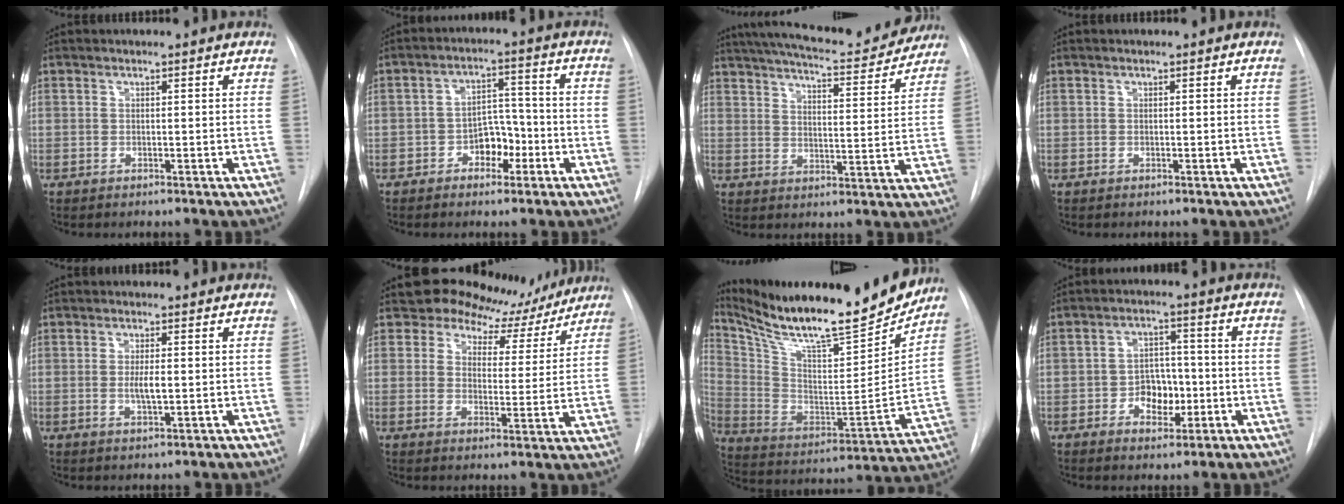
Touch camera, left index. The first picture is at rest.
{"total": 5.9, "force": [-3.0, 3.5, 3.7], "torque": [-0.054, 0.017, -0.050]}
{"total": 17.3, "force": [15.7, 2.5, 6.8], "torque": [-0.112, -0.007, 0.212]}
{"total": 0.0}
{"total": 2.9, "force": [-0.4, 0.7, 2.8], "torque": [-0.054, -0.006, -0.006]}
{"total": 10.7, "force": [9.4, 5.1, 0.9], "torque": [0.012, -0.007, 0.101]}
{"total": 25.2, "force": [22.1, 2.9, 11.8], "torque": [-0.217, -0.056, 0.342]}
{"total": 6.1, "force": [-1.9, 4.0, 4.1], "torque": [-0.061, 0.009, -0.030]}